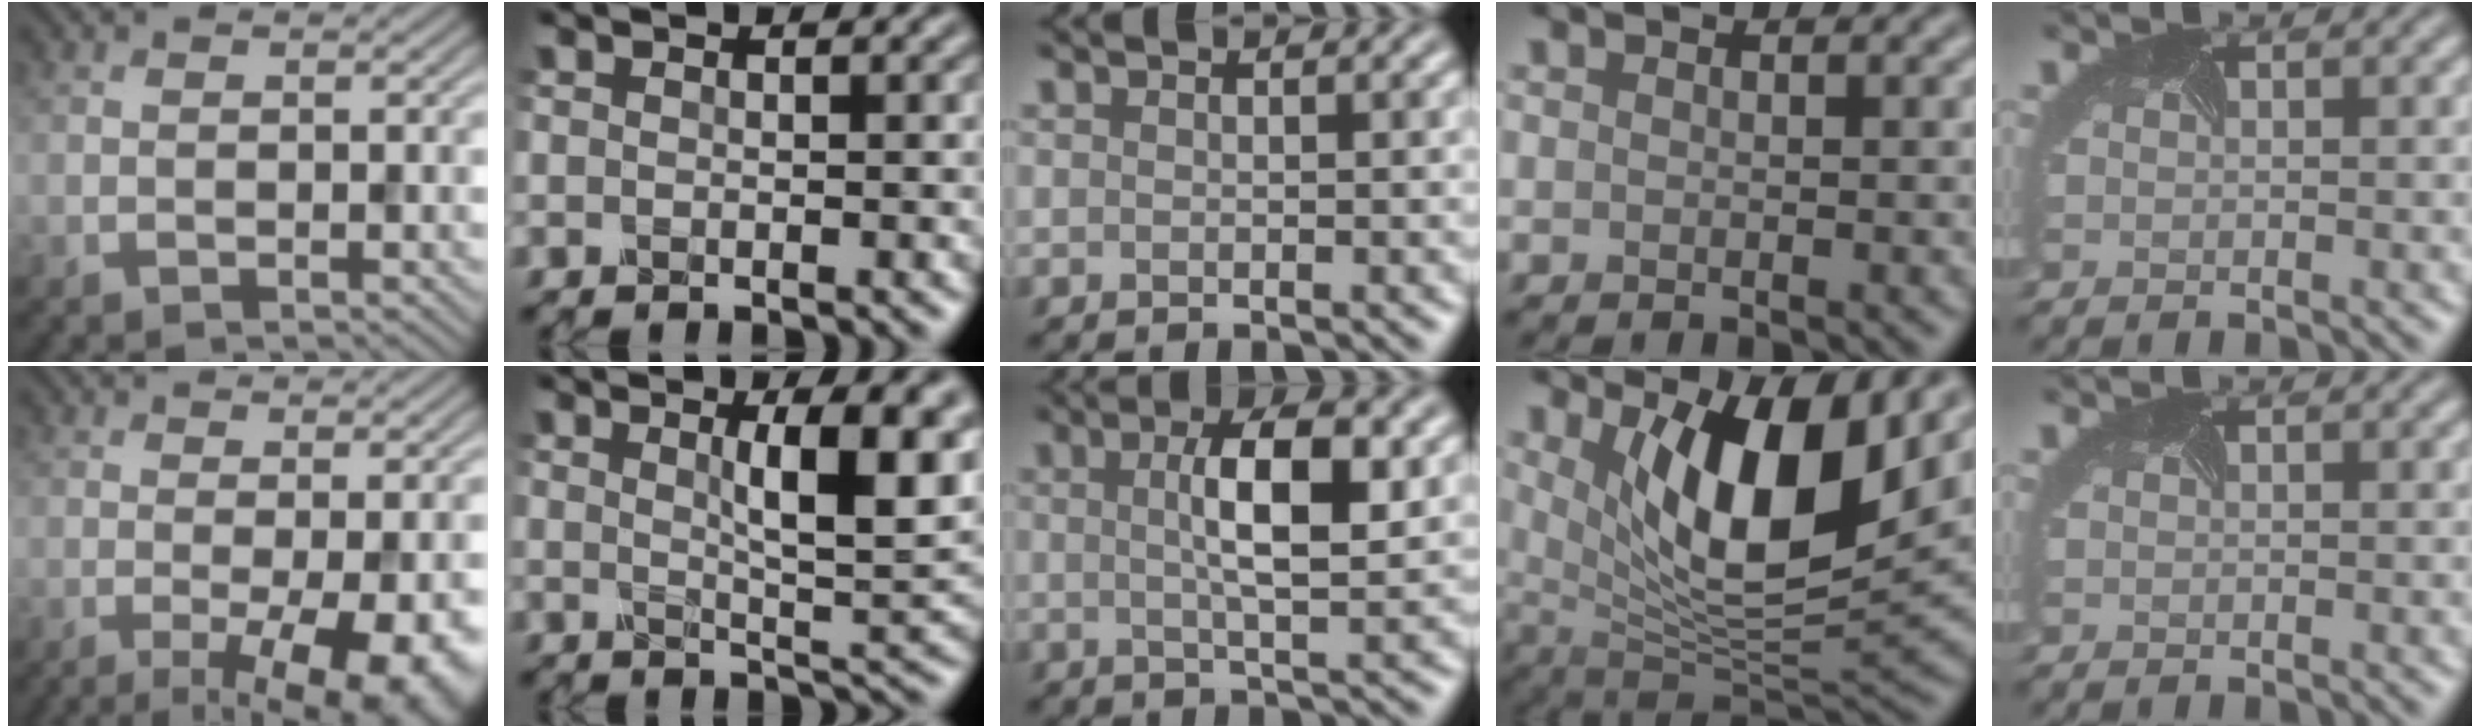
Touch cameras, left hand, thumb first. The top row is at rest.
{"thumb": {"total": 8.4, "force": [-2.5, 2.1, 7.8], "torque": [-0.111, -0.008, -0.028]}, "index": {"total": 7.8, "force": [2.3, 2.0, 7.1], "torque": [-0.093, -0.001, 0.038]}, "middle": {"total": 5.4, "force": [1.1, 1.3, 5.1], "torque": [-0.085, 0.008, 0.017]}, "ring": {"total": 10.1, "force": [3.6, 3.4, 8.9], "torque": [-0.140, -0.025, 0.066]}}